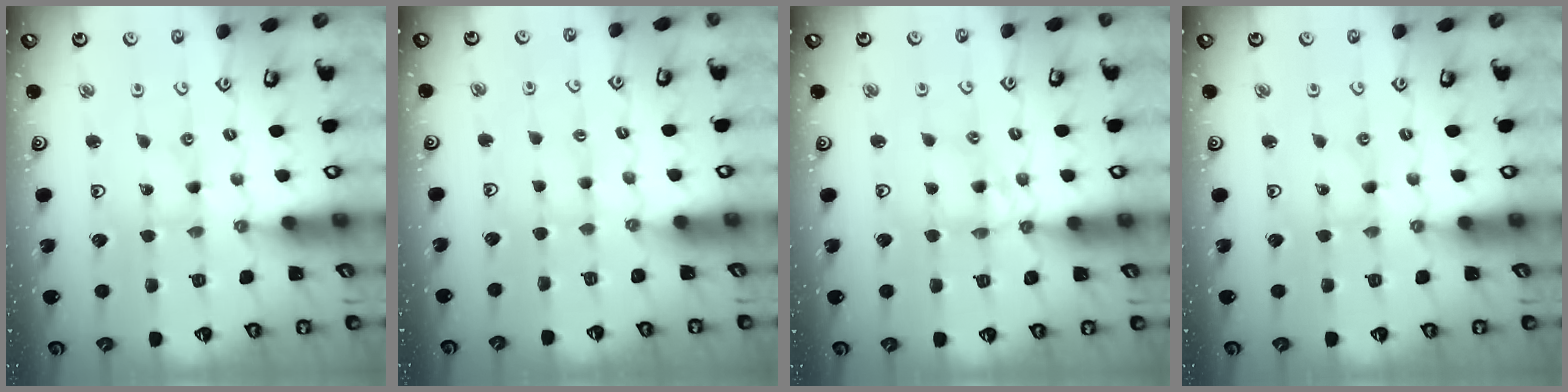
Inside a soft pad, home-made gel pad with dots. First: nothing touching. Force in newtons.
{"total": 2.4, "press": 2.4, "slide": 0.5}
{"total": 6.5, "press": 6.5, "slide": 0.7}
{"total": 0.0}